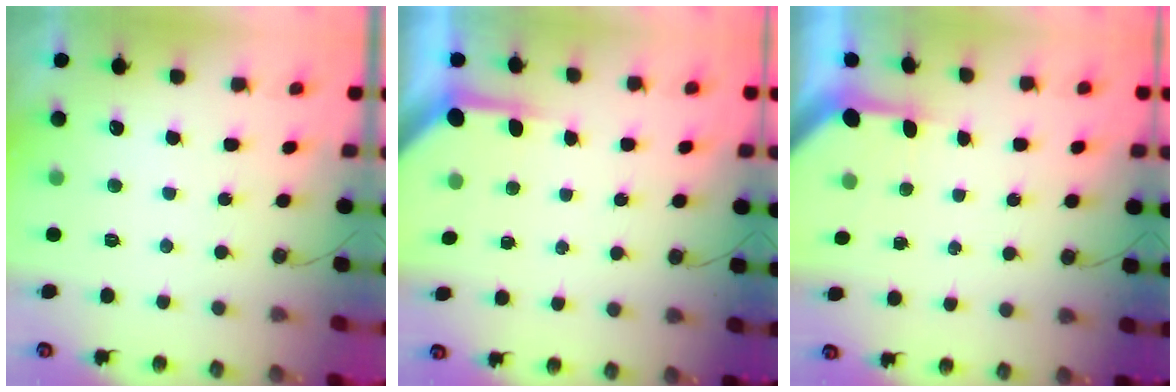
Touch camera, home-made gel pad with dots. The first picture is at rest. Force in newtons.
{"total": 3.9, "press": 3.9, "slide": 0.3}
{"total": 3.0, "press": 3.0, "slide": 0.3}